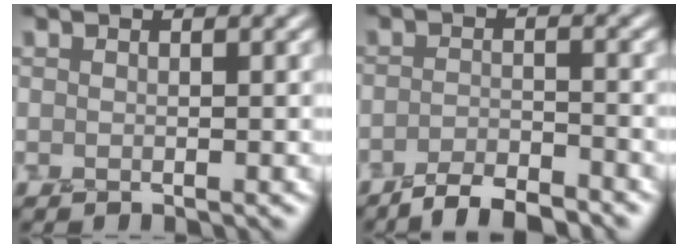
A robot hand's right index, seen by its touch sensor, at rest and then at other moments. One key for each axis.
{"total": 3.6, "fx": -3.1, "fy": 0.6, "fz": 1.7, "tx": -0.025, "ty": 0.004, "tz": -0.061}